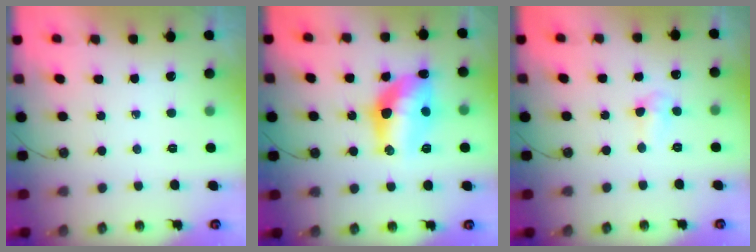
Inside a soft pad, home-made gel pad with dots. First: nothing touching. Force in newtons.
{"total": 14.9, "press": 14.3, "slide": 4.1}
{"total": 3.3, "press": 3.2, "slide": 0.7}